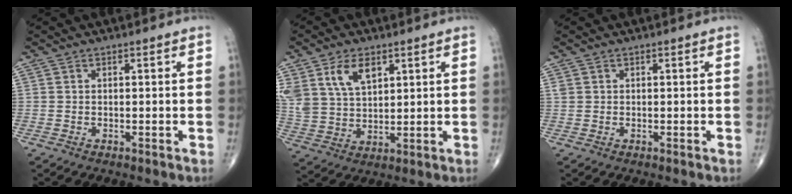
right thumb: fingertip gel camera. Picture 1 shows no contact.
{"total": 10.4, "force": [5.1, 6.2, 6.5], "torque": [-0.118, -0.017, 0.110]}
{"total": 0.8, "force": [0.3, 0.7, 0.3], "torque": [-0.002, 0.004, 0.006]}